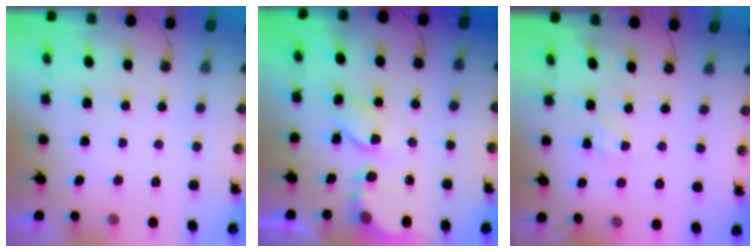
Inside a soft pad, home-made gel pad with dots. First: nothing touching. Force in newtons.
{"total": 5.8, "press": 5.8, "slide": 0.4}
{"total": 1.6, "press": 1.6, "slide": 0.3}